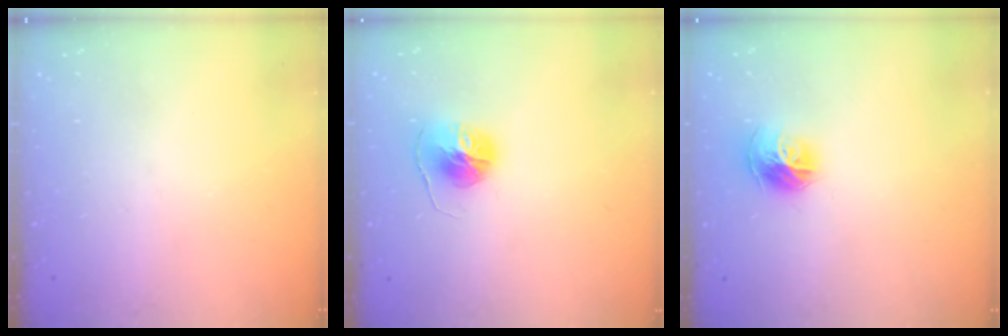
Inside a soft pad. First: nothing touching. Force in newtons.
{"total": 7.7, "press": 7.6, "slide": 0.6}
{"total": 10.6, "press": 10.5, "slide": 1.2}